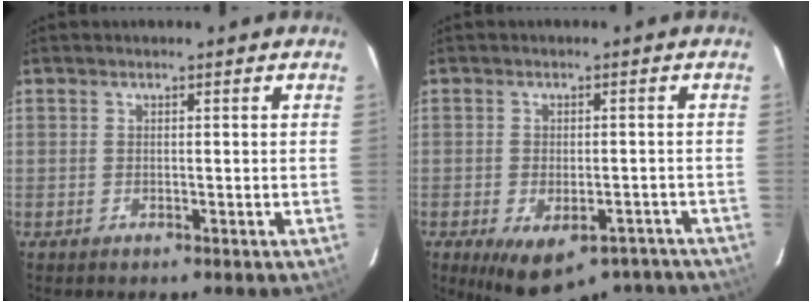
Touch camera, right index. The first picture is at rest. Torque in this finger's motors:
{"motor_torque": [1.35, -0.79, 0.43, 0.10]}